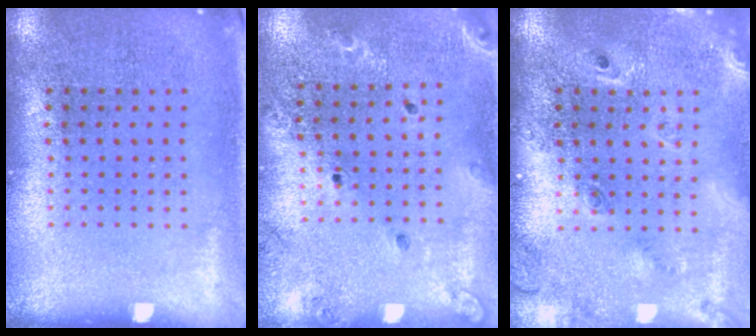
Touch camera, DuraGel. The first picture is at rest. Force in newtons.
{"total": 1.4, "press": 1.4, "slide": 0.1}
{"total": 2.3, "press": 1.7, "slide": 1.5}